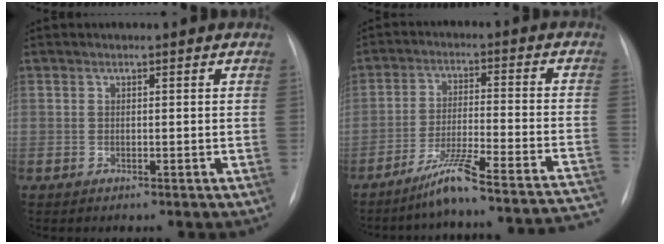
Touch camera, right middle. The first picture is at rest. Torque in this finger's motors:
{"motor_torque": [0.87, -1.27, 0.00, 0.05]}